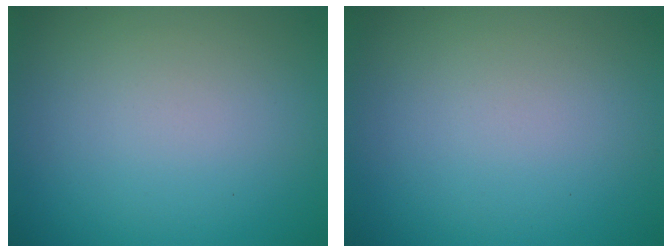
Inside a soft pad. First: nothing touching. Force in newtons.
{"total": 0.0}